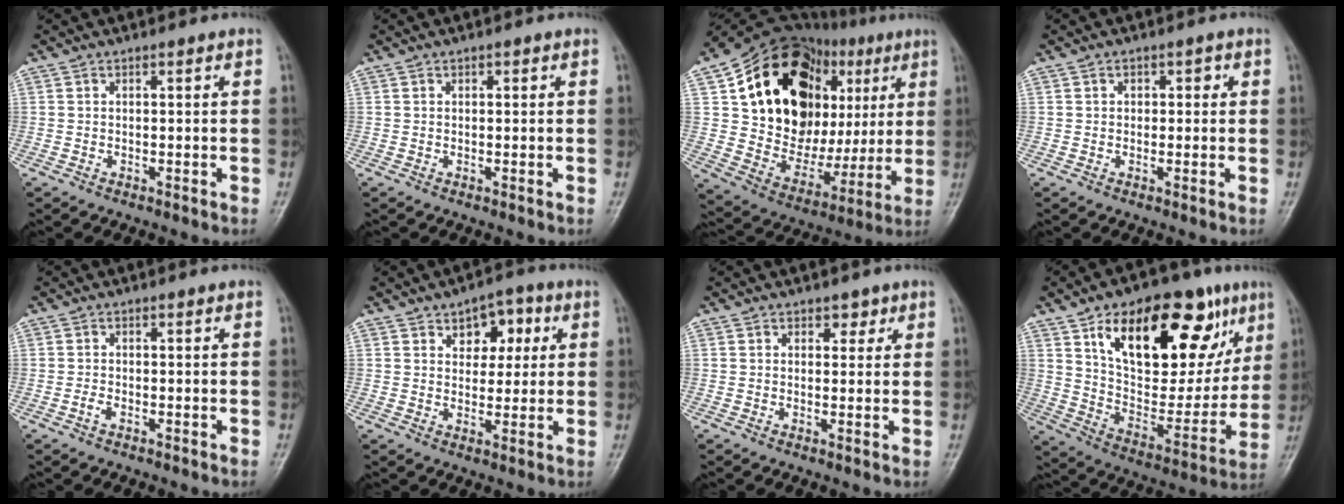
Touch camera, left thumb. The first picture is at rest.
{"total": 0.8, "force": [0.3, 0.6, 0.5], "torque": [0.000, 0.001, 0.003]}
{"total": 29.5, "force": [9.1, 19.2, 20.5], "torque": [-0.254, 0.014, 0.157]}
{"total": 2.2, "force": [0.4, 1.9, 1.1], "torque": [0.005, 0.004, 0.001]}
{"total": 1.3, "force": [-0.7, 0.7, 0.8], "torque": [-0.017, 0.003, -0.016]}
{"total": 7.9, "force": [3.0, 5.3, 5.1], "torque": [-0.027, -0.006, 0.037]}
{"total": 2.5, "force": [1.4, 1.9, 1.0], "torque": [0.012, -0.005, 0.015]}
{"total": 28.3, "force": [13.2, 14.1, 20.8], "torque": [-0.261, -0.013, 0.216]}